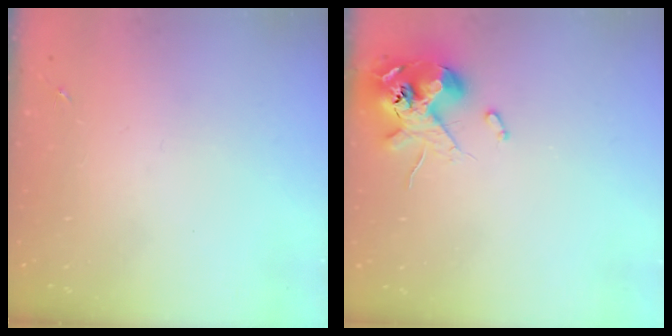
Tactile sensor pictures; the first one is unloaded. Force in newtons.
{"total": 12.1, "press": 12.0, "slide": 2.0}